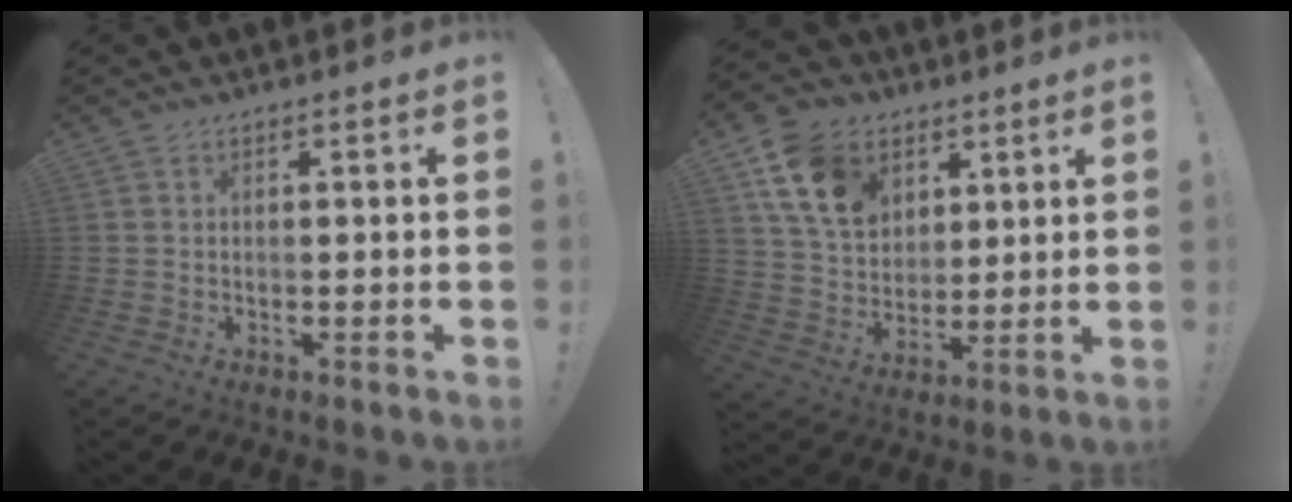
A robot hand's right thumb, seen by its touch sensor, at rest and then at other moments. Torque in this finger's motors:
{"motor_torque": [1.72, 2.08, 0.30, -0.21, 0.16]}